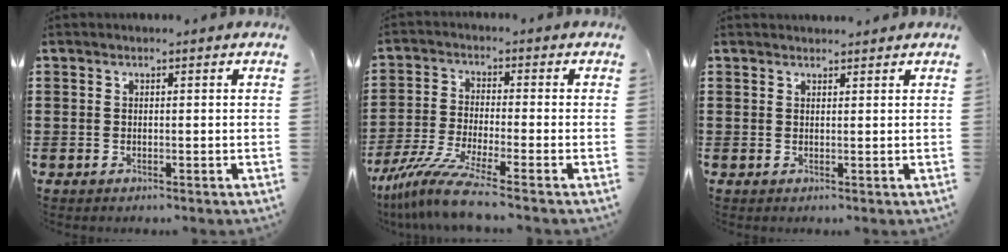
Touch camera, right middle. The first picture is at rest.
{"total": 8.0, "force": [-6.2, 0.2, 5.0], "torque": [-0.118, -0.017, -0.125]}
{"total": 1.1, "force": [1.1, 0.1, 0.0], "torque": [0.005, -0.003, 0.020]}